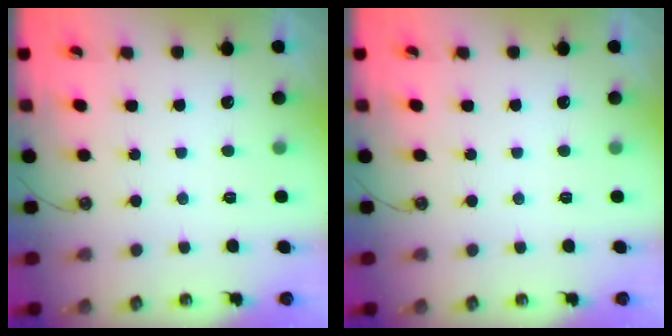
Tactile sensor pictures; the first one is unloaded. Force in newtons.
{"total": 0.0}